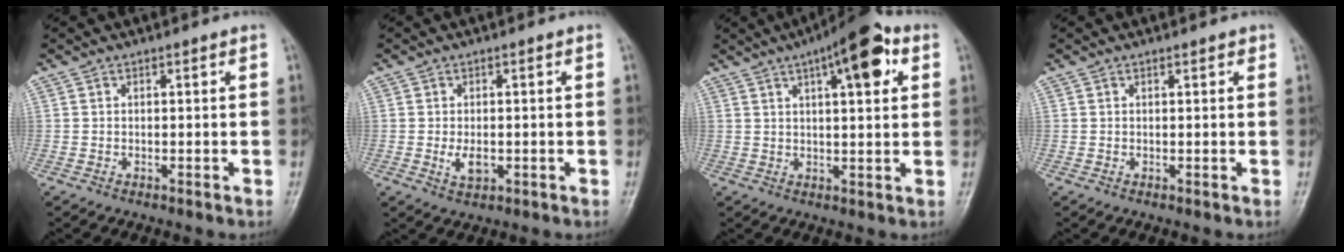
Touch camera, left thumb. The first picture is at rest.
{"total": 3.4, "force": [-0.6, 2.0, 2.8], "torque": [-0.047, -0.003, -0.006]}
{"total": 12.2, "force": [5.4, 3.9, 10.2], "torque": [-0.126, 0.004, 0.071]}
{"total": 0.9, "force": [0.6, 0.3, 0.7], "torque": [-0.009, 0.000, 0.006]}